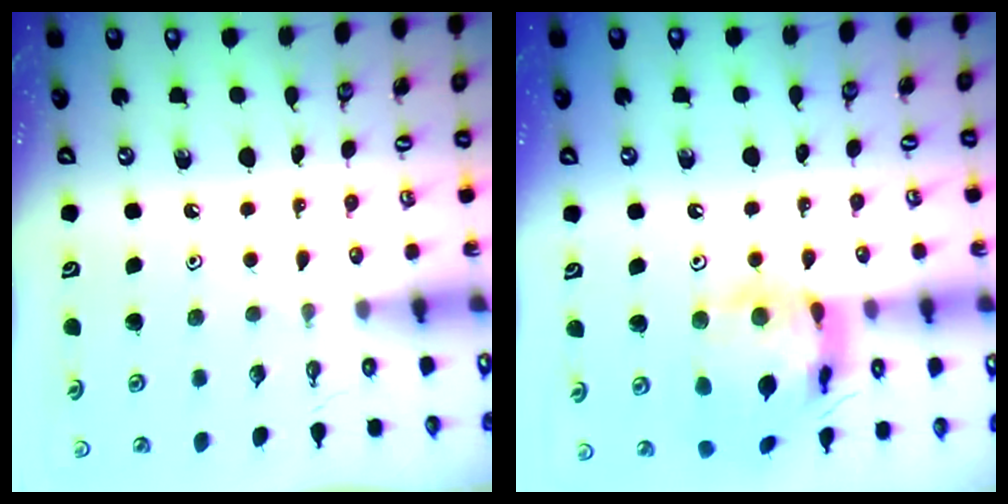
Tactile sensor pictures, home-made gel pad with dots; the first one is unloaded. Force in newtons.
{"total": 17.0, "press": 16.9, "slide": 1.9}